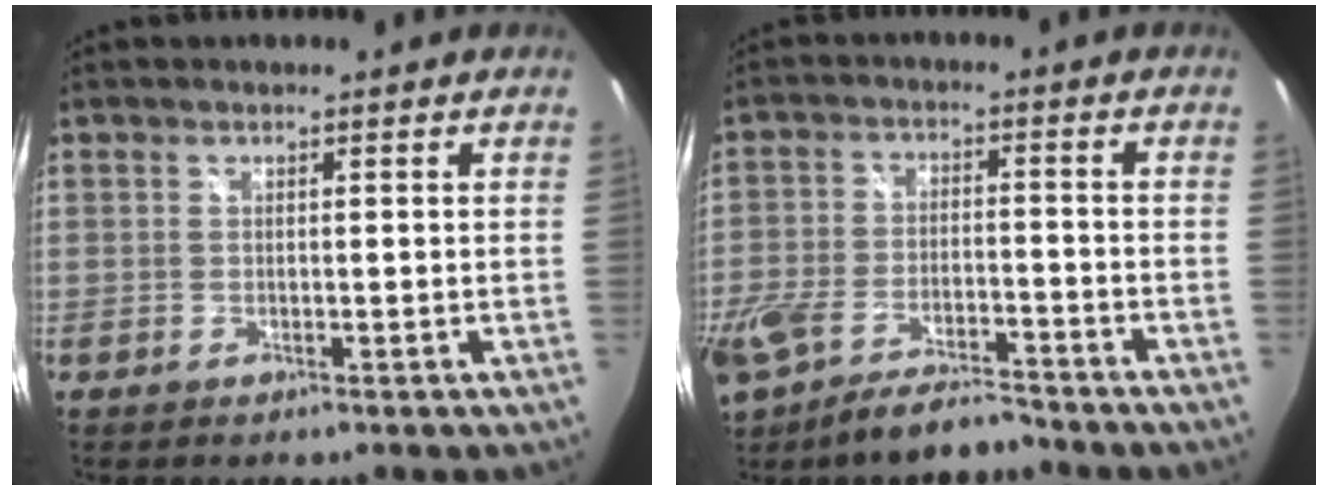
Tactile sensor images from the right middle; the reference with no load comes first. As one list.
[{"total": 12.7, "force": [-9.6, 4.7, 6.9], "torque": [-0.167, -0.023, -0.170]}]